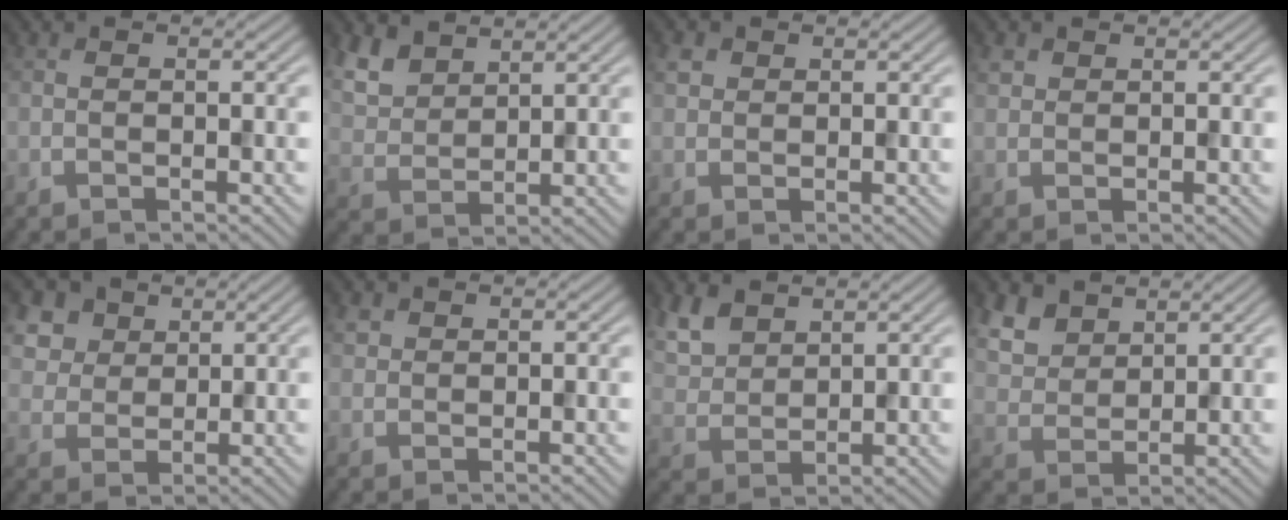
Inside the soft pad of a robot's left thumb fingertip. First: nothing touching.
{"total": 5.5, "force": [3.9, 2.8, 2.6], "torque": [-0.071, -0.001, 0.086]}
{"total": 1.6, "force": [0.7, 1.4, 0.5], "torque": [-0.014, 0.002, 0.013]}
{"total": 1.2, "force": [0.7, 0.9, 0.3], "torque": [-0.008, 0.001, 0.015]}
{"total": 5.9, "force": [3.1, 4.4, 2.4], "torque": [-0.083, -0.003, 0.061]}
{"total": 1.2, "force": [0.7, 1.0, 0.3], "torque": [-0.007, 0.001, 0.015]}
{"total": 5.6, "force": [3.7, 3.1, 2.9], "torque": [-0.079, 0.001, 0.081]}
{"total": 5.9, "force": [3.9, 3.5, 2.8], "torque": [-0.080, -0.005, 0.086]}